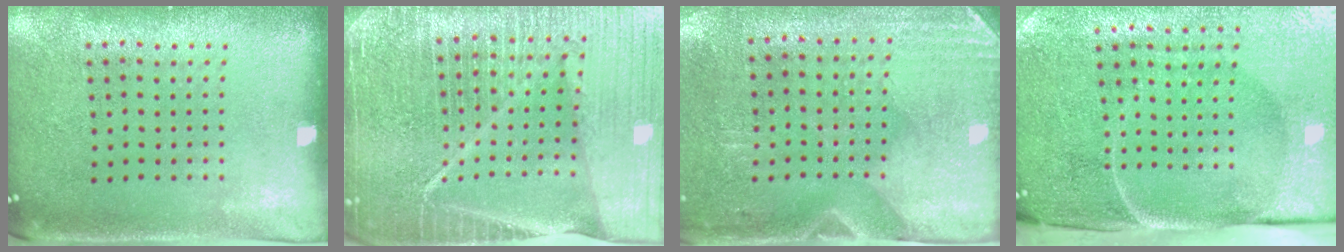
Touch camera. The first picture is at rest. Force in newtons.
{"total": 6.7, "press": 5.8, "slide": 3.4}
{"total": 2.9, "press": 2.5, "slide": 1.5}
{"total": 4.9, "press": 3.9, "slide": 2.9}